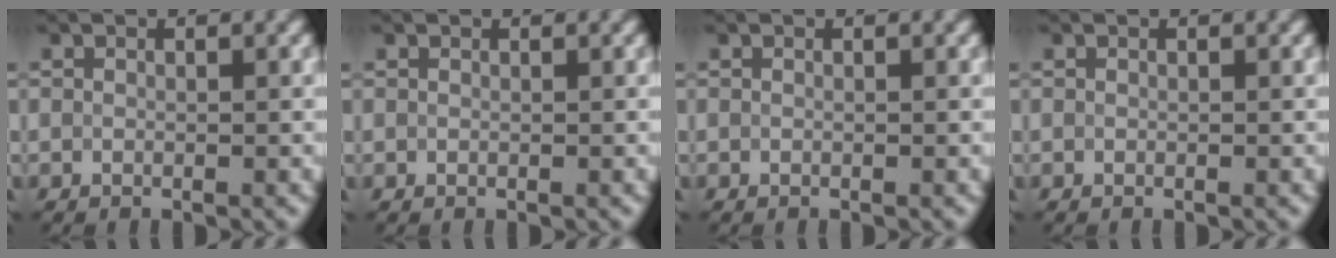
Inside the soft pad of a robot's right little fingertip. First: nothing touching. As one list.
[{"total": 0.5, "force": [0.2, 0.5, 0.0], "torque": [0.008, -0.002, 0.000]}, {"total": 0.0}, {"total": 0.0}]